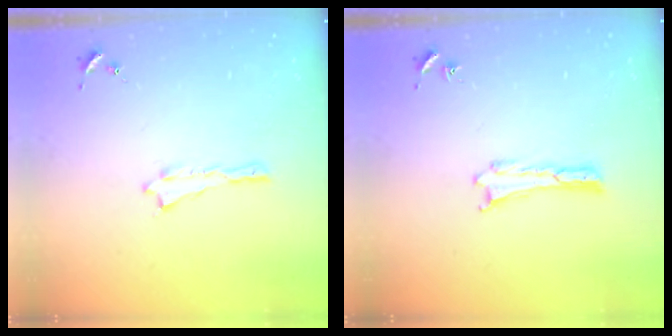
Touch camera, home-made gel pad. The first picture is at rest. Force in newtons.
{"total": 0.0}